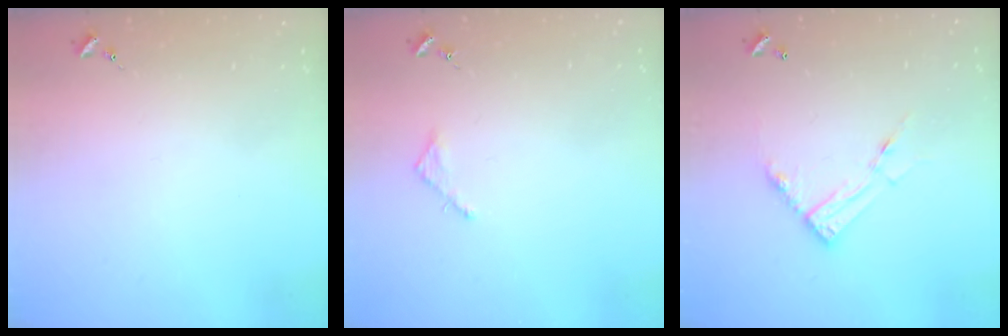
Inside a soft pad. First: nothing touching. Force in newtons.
{"total": 2.5, "press": 2.5, "slide": 0.2}
{"total": 11.2, "press": 11.2, "slide": 0.9}